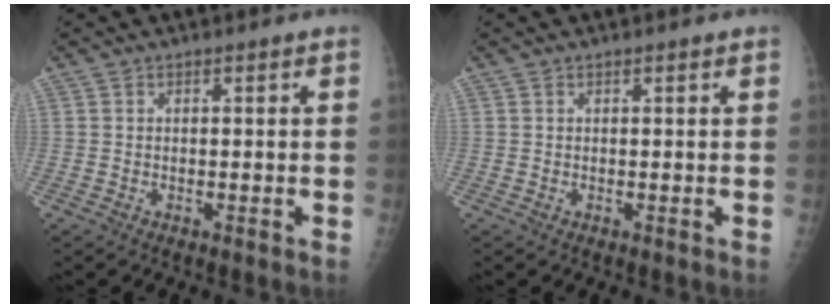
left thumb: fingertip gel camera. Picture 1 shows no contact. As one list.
[{"total": 0.0}]